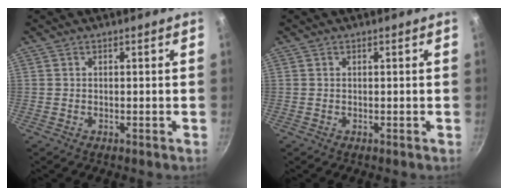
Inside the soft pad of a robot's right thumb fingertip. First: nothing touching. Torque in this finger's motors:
{"motor_torque": [-0.04, 0.24, 0.24, -0.13, -0.02]}